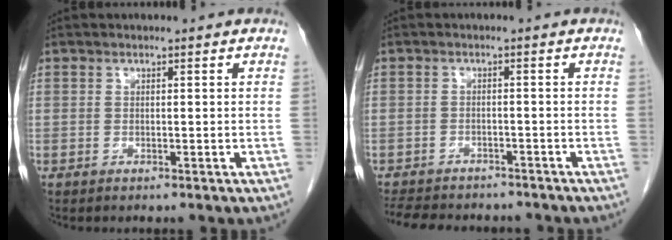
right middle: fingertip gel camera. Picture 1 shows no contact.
{"total": 11.3, "force": [-9.8, 4.1, 3.8], "torque": [-0.079, -0.001, -0.130]}